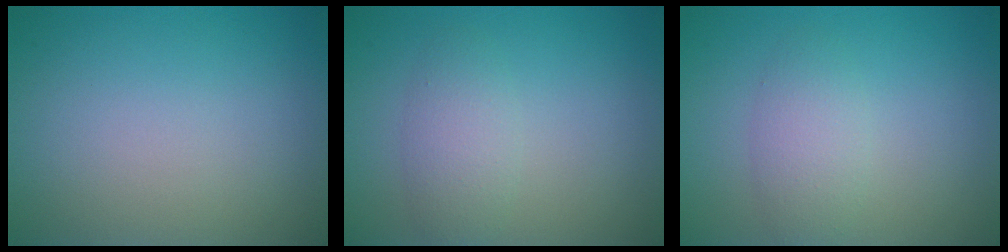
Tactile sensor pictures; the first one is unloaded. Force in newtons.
{"total": 2.5, "press": 2.5, "slide": 0.2}
{"total": 2.6, "press": 2.6, "slide": 0.1}